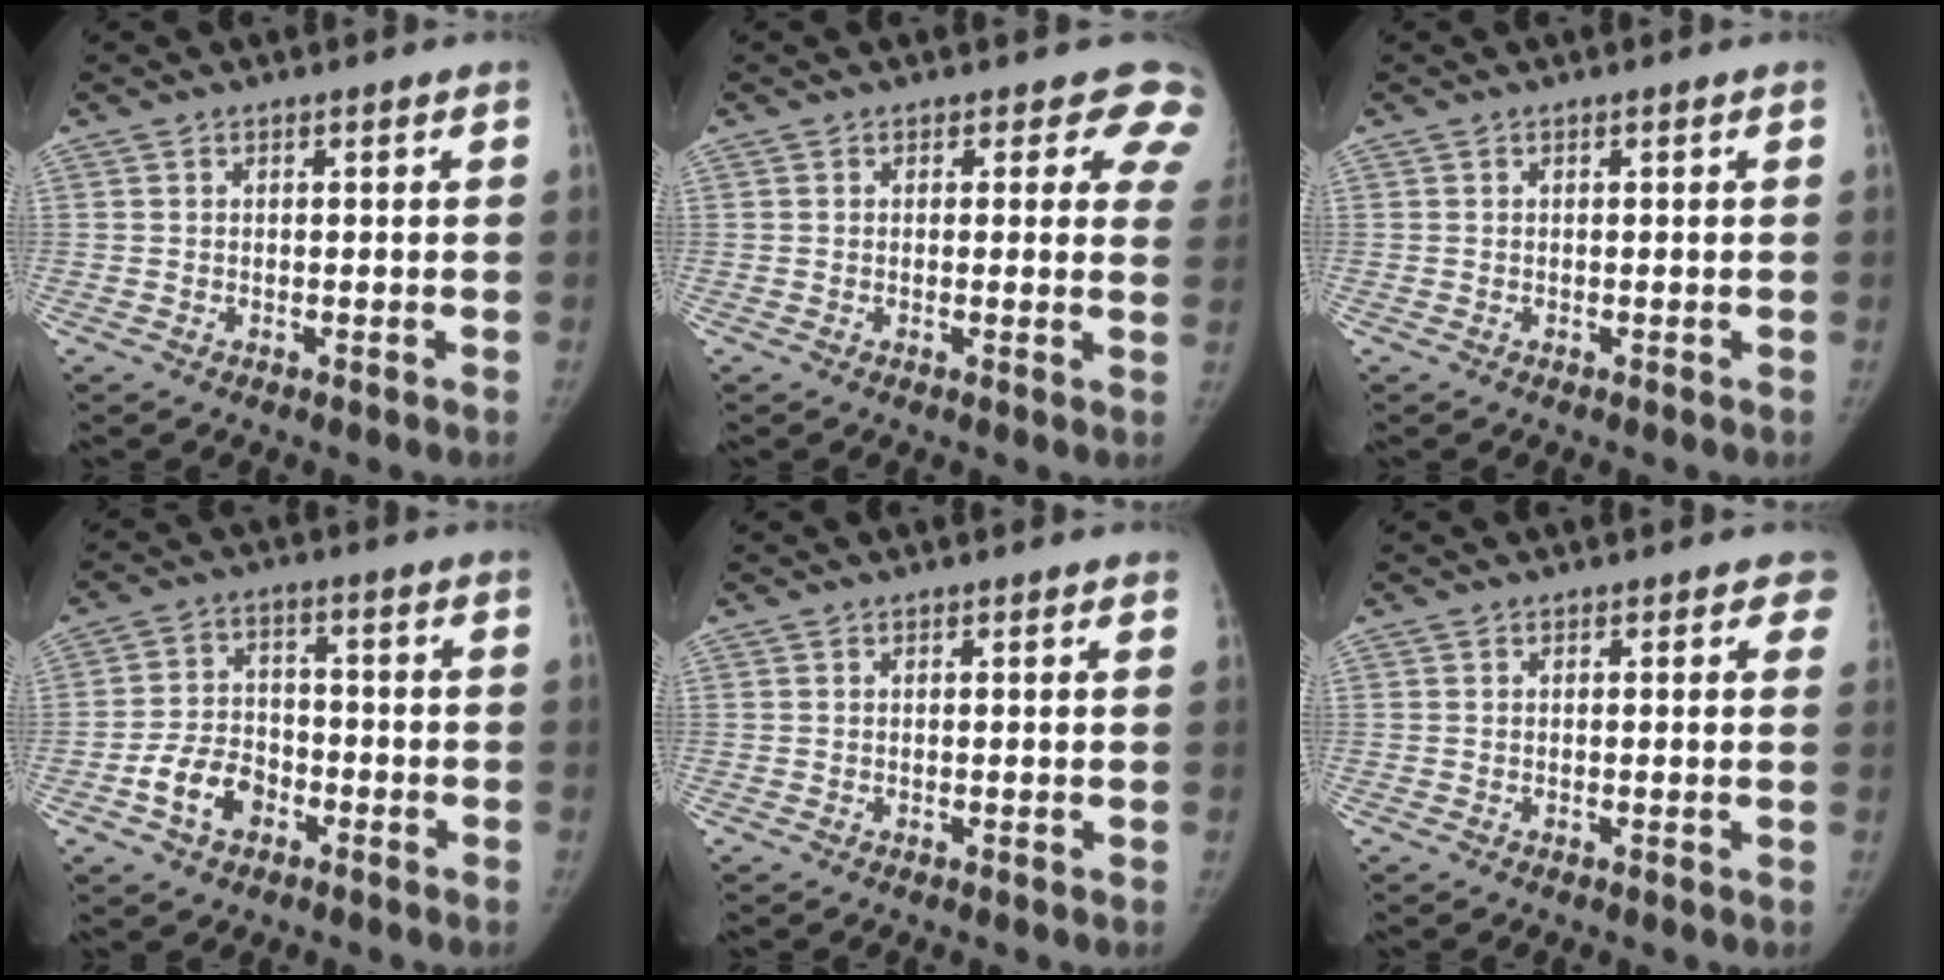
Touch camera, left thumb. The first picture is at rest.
{"total": 6.2, "force": [4.8, 3.3, 2.1], "torque": [0.025, -0.017, 0.023]}
{"total": 0.0}
{"total": 8.3, "force": [-3.8, 5.8, 4.4], "torque": [-0.065, 0.029, -0.067]}
{"total": 0.6, "force": [0.4, 0.1, 0.5], "torque": [-0.006, 0.002, 0.003]}
{"total": 2.4, "force": [1.4, 1.3, 1.4], "torque": [0.010, -0.002, 0.004]}